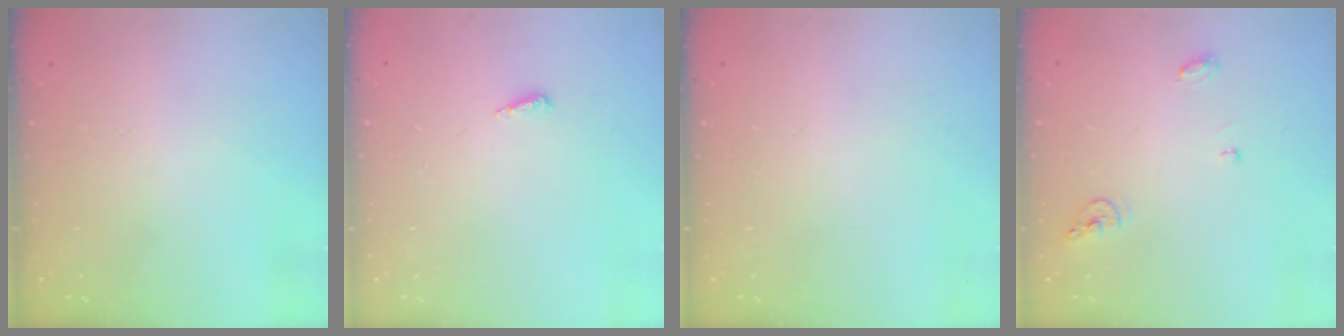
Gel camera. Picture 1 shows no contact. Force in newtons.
{"total": 4.1, "press": 4.0, "slide": 0.8}
{"total": 0.0}
{"total": 6.0, "press": 6.0, "slide": 0.2}